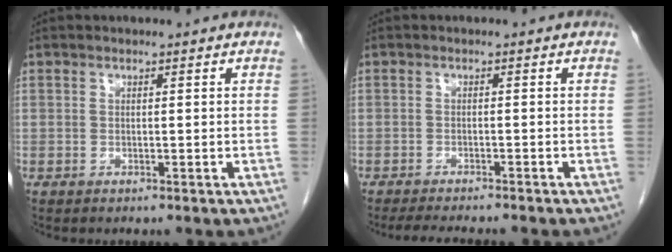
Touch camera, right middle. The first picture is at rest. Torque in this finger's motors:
{"motor_torque": [0.11, -0.09, 0.02, 0.01]}